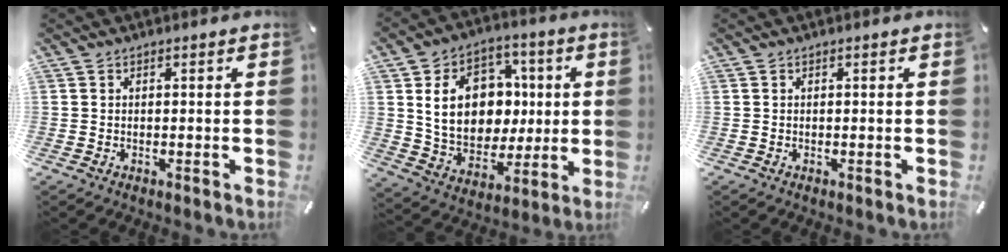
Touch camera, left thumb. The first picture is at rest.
{"total": 16.5, "force": [2.6, 13.7, 8.9], "torque": [-0.153, 0.003, 0.058]}
{"total": 0.0}